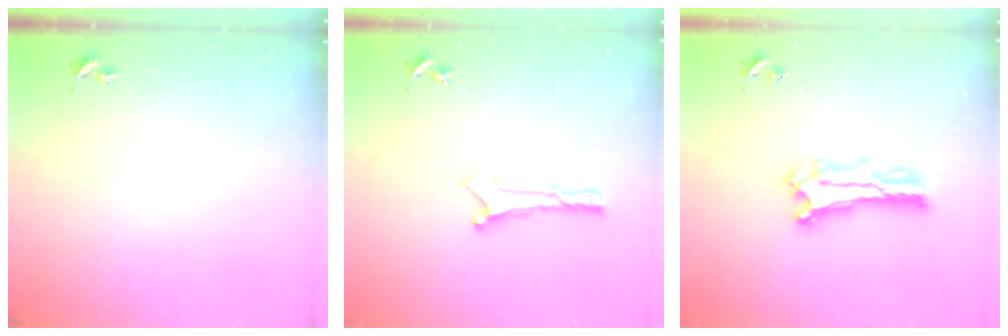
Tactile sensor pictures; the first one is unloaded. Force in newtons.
{"total": 0.0}
{"total": 1.5, "press": 1.5, "slide": 0.2}